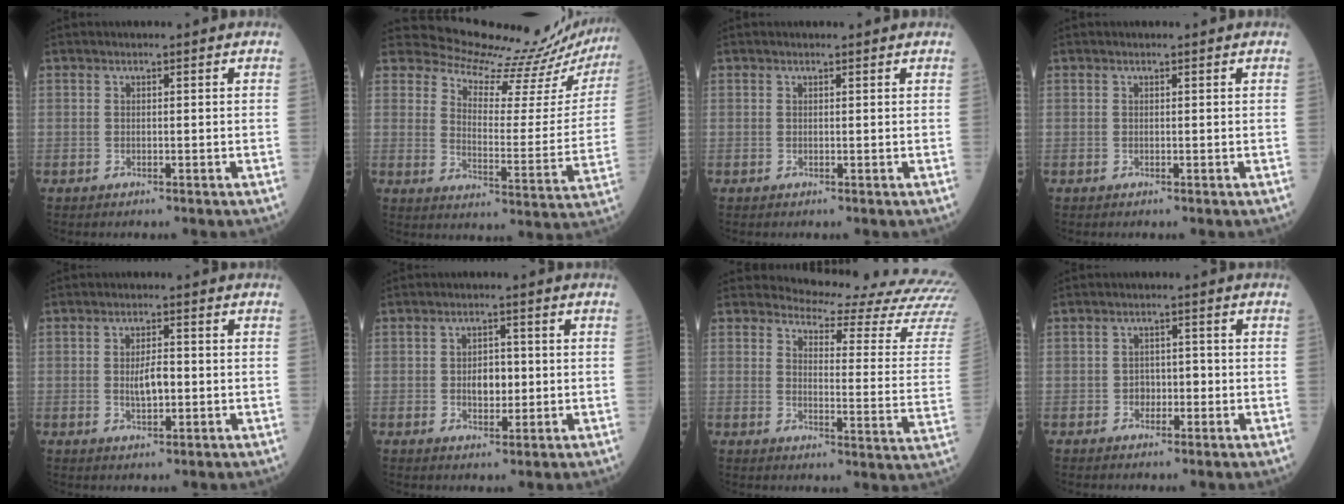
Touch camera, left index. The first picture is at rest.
{"total": 18.7, "force": [18.6, 1.2, 2.2], "torque": [-0.030, -0.120, 0.219]}
{"total": 1.2, "force": [1.2, 0.2, 0.2], "torque": [-0.009, 0.003, 0.012]}
{"total": 0.5, "force": [0.5, 0.1, 0.1], "torque": [-0.007, -0.001, 0.005]}
{"total": 3.6, "force": [-0.5, 1.3, 3.3], "torque": [-0.061, -0.003, -0.010]}
{"total": 3.7, "force": [-0.4, 2.3, 2.9], "torque": [-0.042, 0.001, -0.005]}
{"total": 19.3, "force": [18.9, 0.4, 3.9], "torque": [-0.047, -0.154, 0.193]}
{"total": 2.3, "force": [-1.0, 1.6, 1.3], "torque": [-0.009, 0.005, -0.017]}